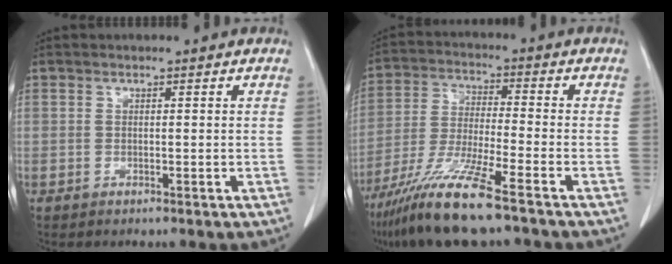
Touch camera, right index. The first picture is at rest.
{"total": 12.4, "force": [-8.8, -0.3, 8.7], "torque": [-0.176, -0.037, -0.166]}